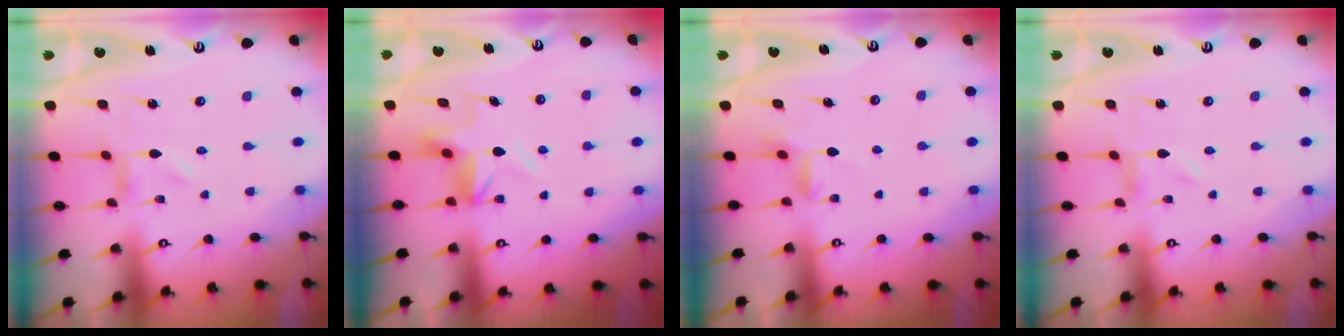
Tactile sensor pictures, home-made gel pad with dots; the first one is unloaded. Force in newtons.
{"total": 6.3, "press": 6.3, "slide": 0.2}
{"total": 4.7, "press": 4.6, "slide": 0.4}
{"total": 0.0}